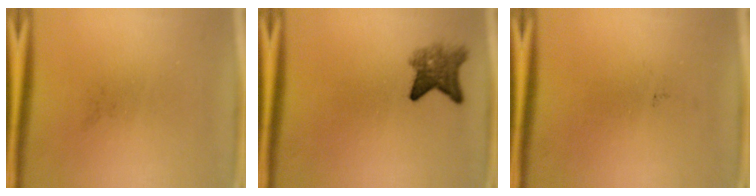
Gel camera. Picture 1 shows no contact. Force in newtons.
{"total": 4.5}
{"total": 0.0}